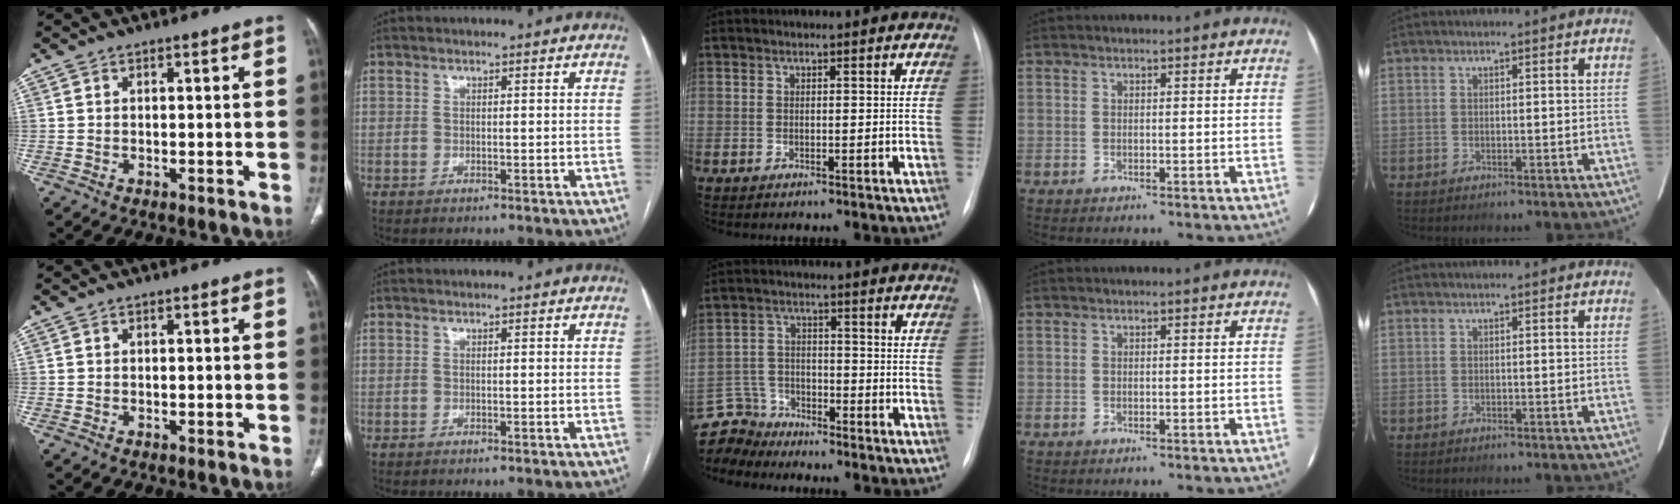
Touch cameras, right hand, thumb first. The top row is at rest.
{"middle": {"total": 8.4, "force": [-8.0, 2.7, -0.5], "torque": [0.001, 0.013, -0.156]}}